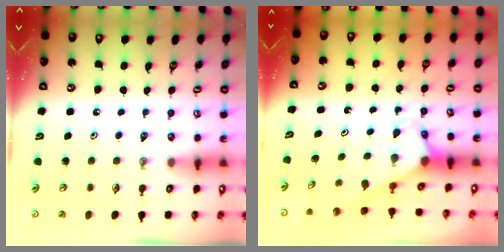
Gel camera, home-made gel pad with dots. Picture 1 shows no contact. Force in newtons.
{"total": 2.7, "press": 2.7, "slide": 0.2}